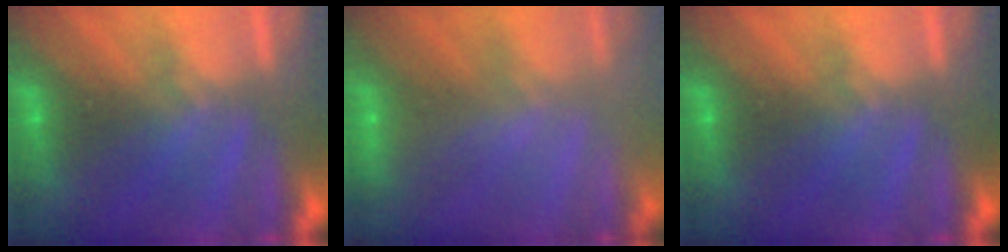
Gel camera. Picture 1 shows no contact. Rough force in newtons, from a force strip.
{"total": 2.2}
{"total": 0.0}